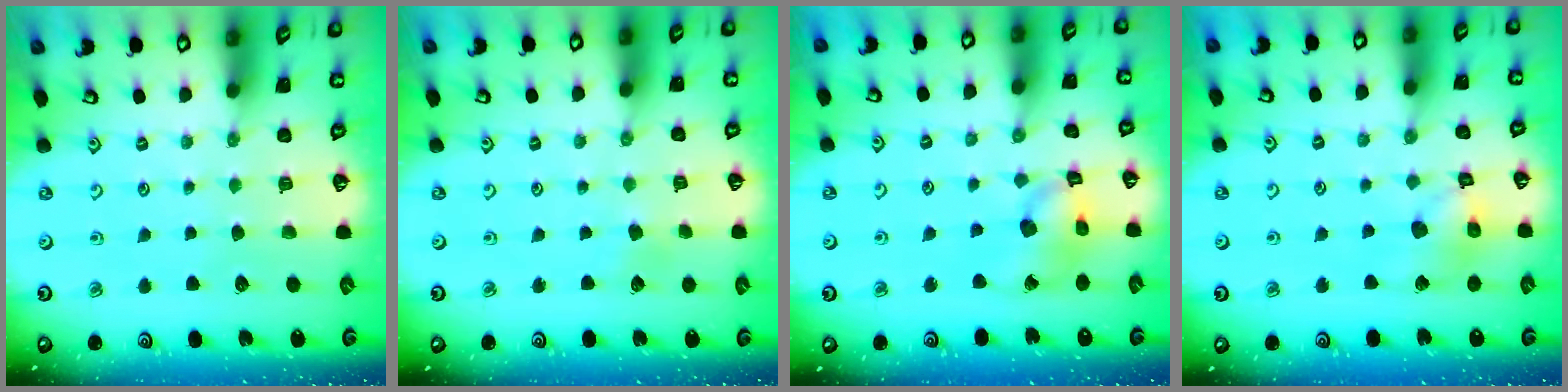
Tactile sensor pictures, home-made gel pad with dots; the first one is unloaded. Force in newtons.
{"total": 2.8, "press": 2.8, "slide": 0.3}
{"total": 12.8, "press": 12.7, "slide": 1.6}
{"total": 12.5, "press": 12.4, "slide": 1.7}